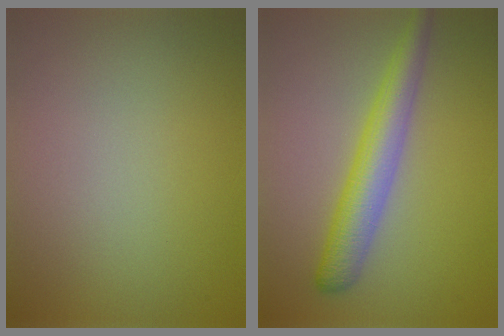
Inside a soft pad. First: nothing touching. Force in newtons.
{"total": 4.5, "press": 4.5, "slide": 0.1}